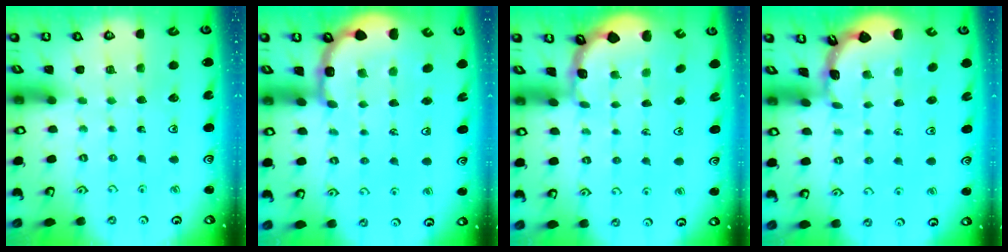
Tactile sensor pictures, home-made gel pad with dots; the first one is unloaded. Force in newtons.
{"total": 5.9, "press": 5.7, "slide": 1.3}
{"total": 1.3, "press": 1.2, "slide": 0.4}
{"total": 1.7, "press": 1.7, "slide": 0.1}